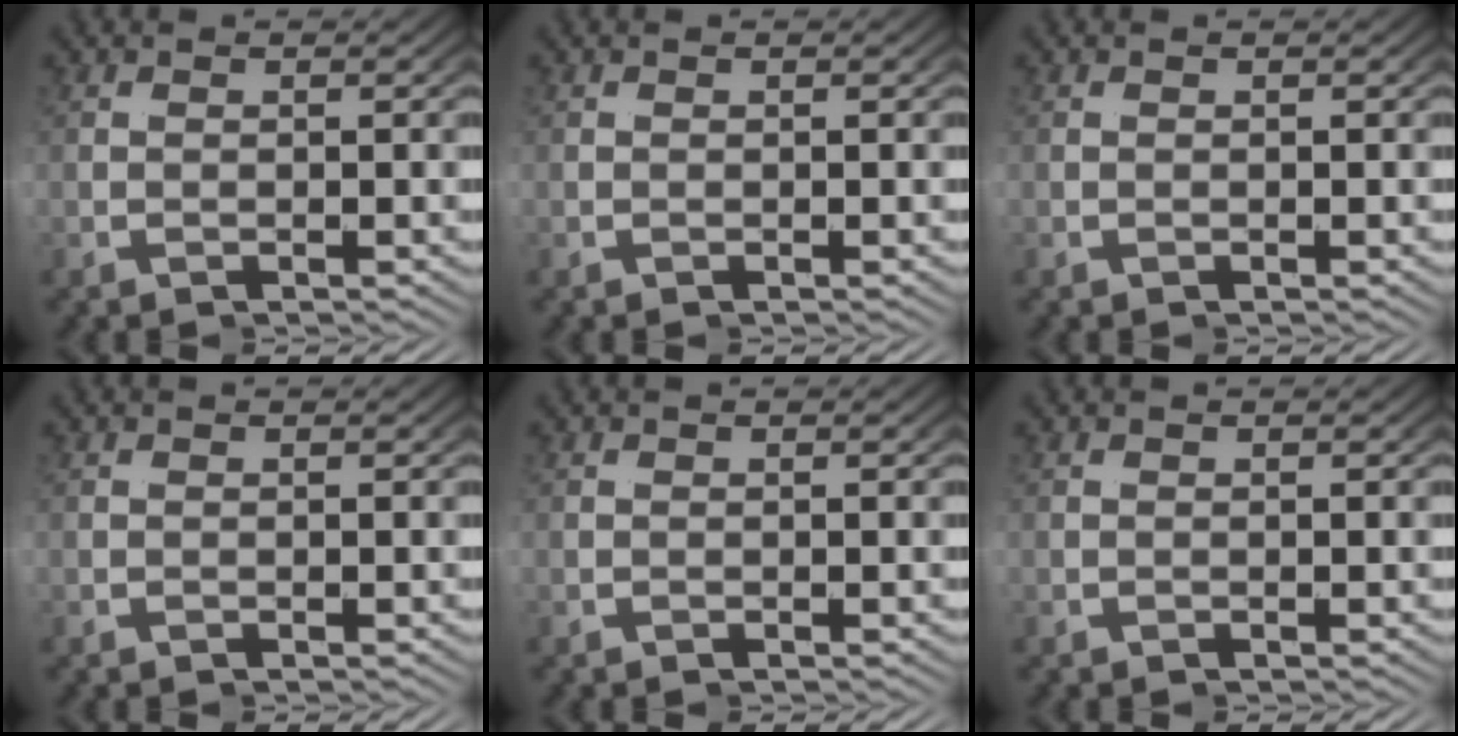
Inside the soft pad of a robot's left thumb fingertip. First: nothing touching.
{"total": 0.0}
{"total": 0.0}
{"total": 0.0}
{"total": 0.0}
{"total": 0.0}